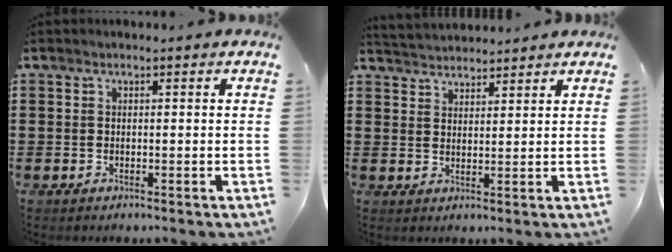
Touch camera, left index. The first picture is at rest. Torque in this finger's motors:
{"motor_torque": [0.02, 0.01, 0.02, 0.01]}